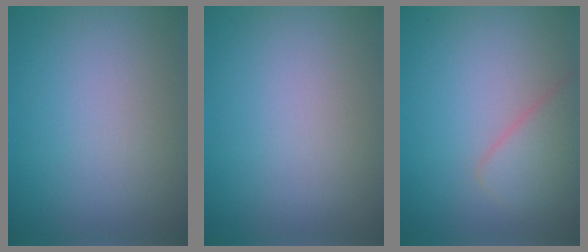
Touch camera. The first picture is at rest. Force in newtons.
{"total": 0.0}
{"total": 2.9, "press": 2.9, "slide": 0.1}